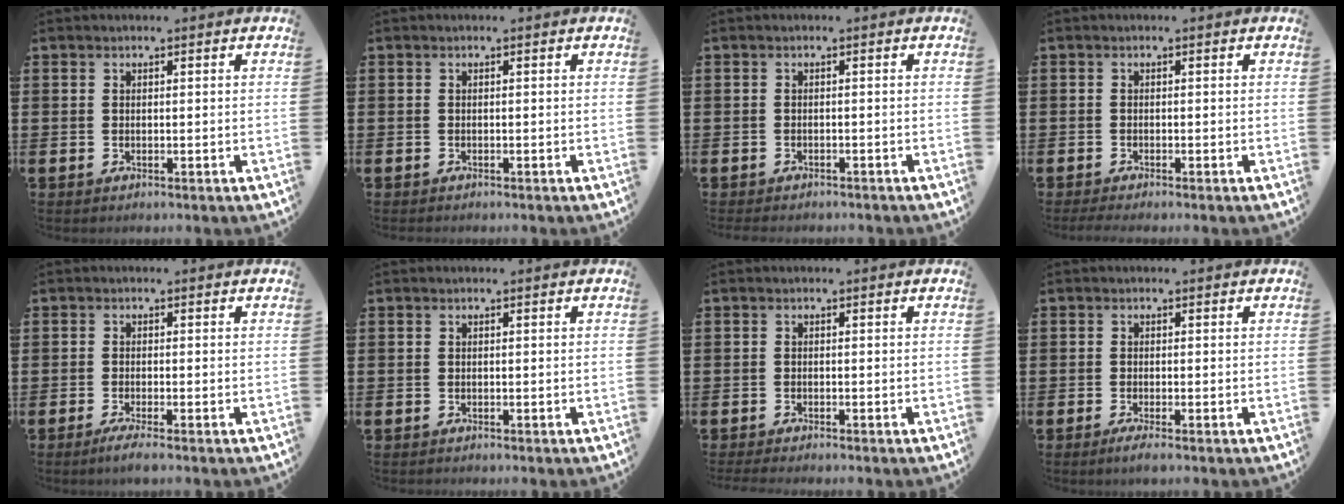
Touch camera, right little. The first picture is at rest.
{"total": 0.0}
{"total": 0.6, "force": [-0.6, 0.1, 0.0], "torque": [-0.003, -0.001, -0.013]}
{"total": 0.8, "force": [-0.6, 0.0, 0.6], "torque": [-0.009, -0.002, -0.011]}
{"total": 1.5, "force": [-0.9, 0.1, 1.2], "torque": [-0.019, -0.002, -0.017]}
{"total": 0.0}
{"total": 0.7, "force": [-0.6, 0.0, 0.3], "torque": [-0.006, -0.001, -0.012]}
{"total": 1.1, "force": [-0.6, 0.1, 1.0], "torque": [-0.009, -0.007, -0.012]}